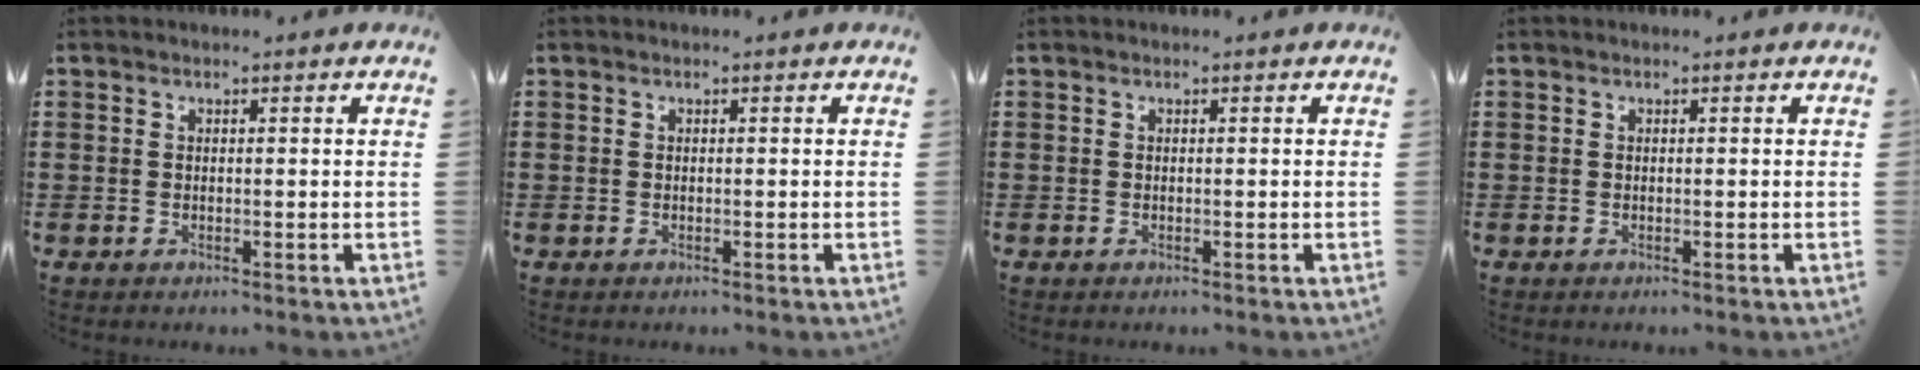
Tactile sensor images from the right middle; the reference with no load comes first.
{"total": 0.0}
{"total": 0.0}
{"total": 0.0}